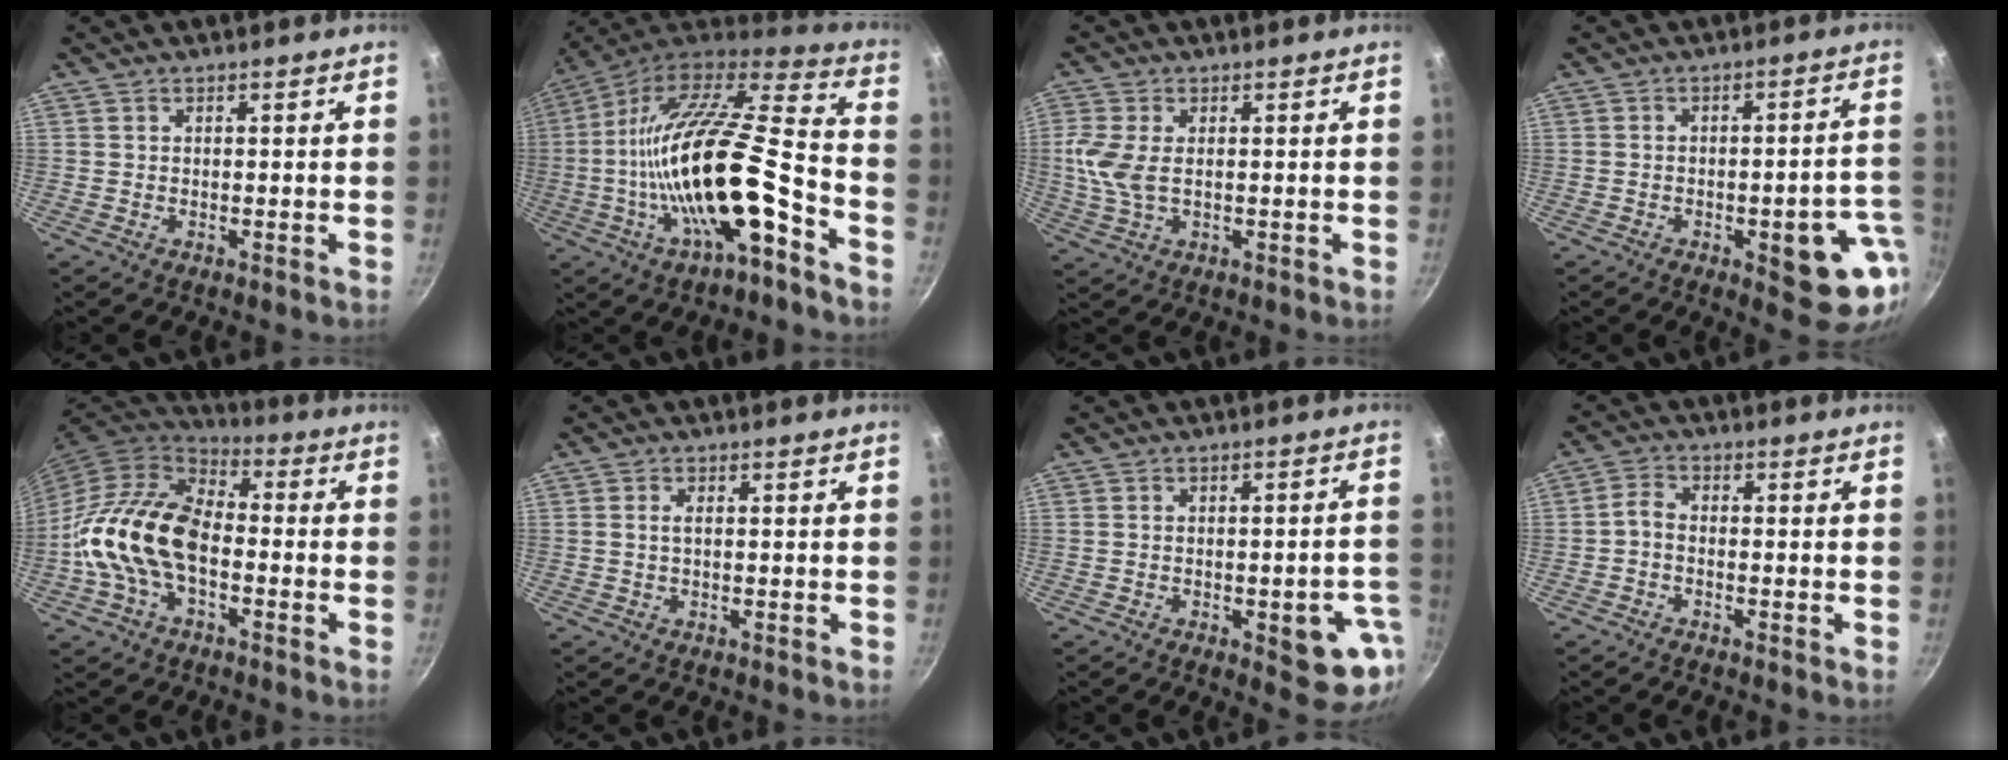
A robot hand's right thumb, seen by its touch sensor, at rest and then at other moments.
{"total": 25.7, "force": [-8.4, 8.3, 22.9], "torque": [-0.385, 0.036, -0.154]}
{"total": 6.5, "force": [0.6, 3.6, 5.4], "torque": [-0.122, 0.000, 0.013]}
{"total": 13.0, "force": [-3.9, 4.9, 11.4], "torque": [-0.094, 0.026, -0.046]}
{"total": 16.6, "force": [-2.9, 10.4, 12.6], "torque": [-0.213, 0.036, -0.069]}
{"total": 1.3, "force": [0.1, 0.5, 1.2], "torque": [-0.027, 0.003, 0.001]}
{"total": 10.2, "force": [-3.4, 4.0, 8.8], "torque": [-0.065, 0.017, -0.040]}
{"total": 2.4, "force": [-1.1, 1.3, 1.6], "torque": [-0.042, 0.014, -0.031]}